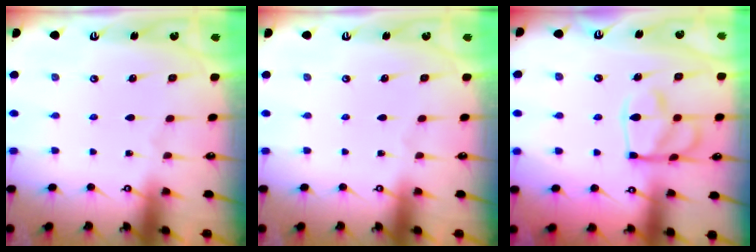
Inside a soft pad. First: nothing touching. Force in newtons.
{"total": 0.0}
{"total": 13.0, "press": 12.9, "slide": 1.3}